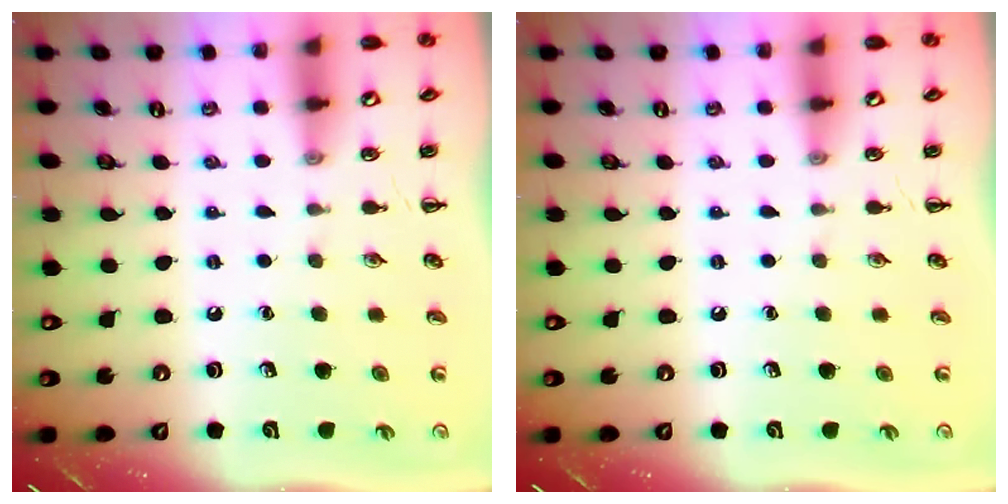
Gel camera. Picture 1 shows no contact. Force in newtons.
{"total": 0.0}